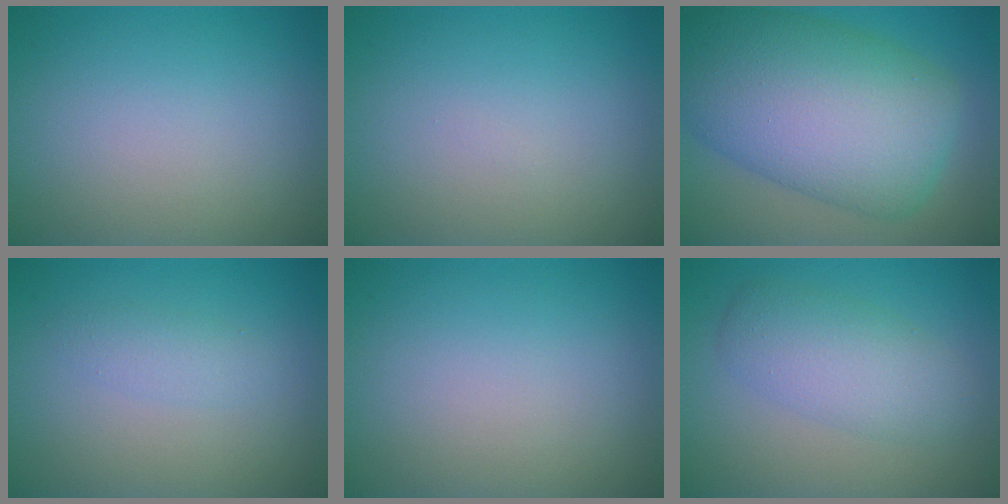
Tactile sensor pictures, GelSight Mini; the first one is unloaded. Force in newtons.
{"total": 0.0}
{"total": 14.0, "press": 14.0, "slide": 0.2}
{"total": 1.5, "press": 1.5, "slide": 0.1}
{"total": 0.0}
{"total": 4.1, "press": 4.1, "slide": 0.1}